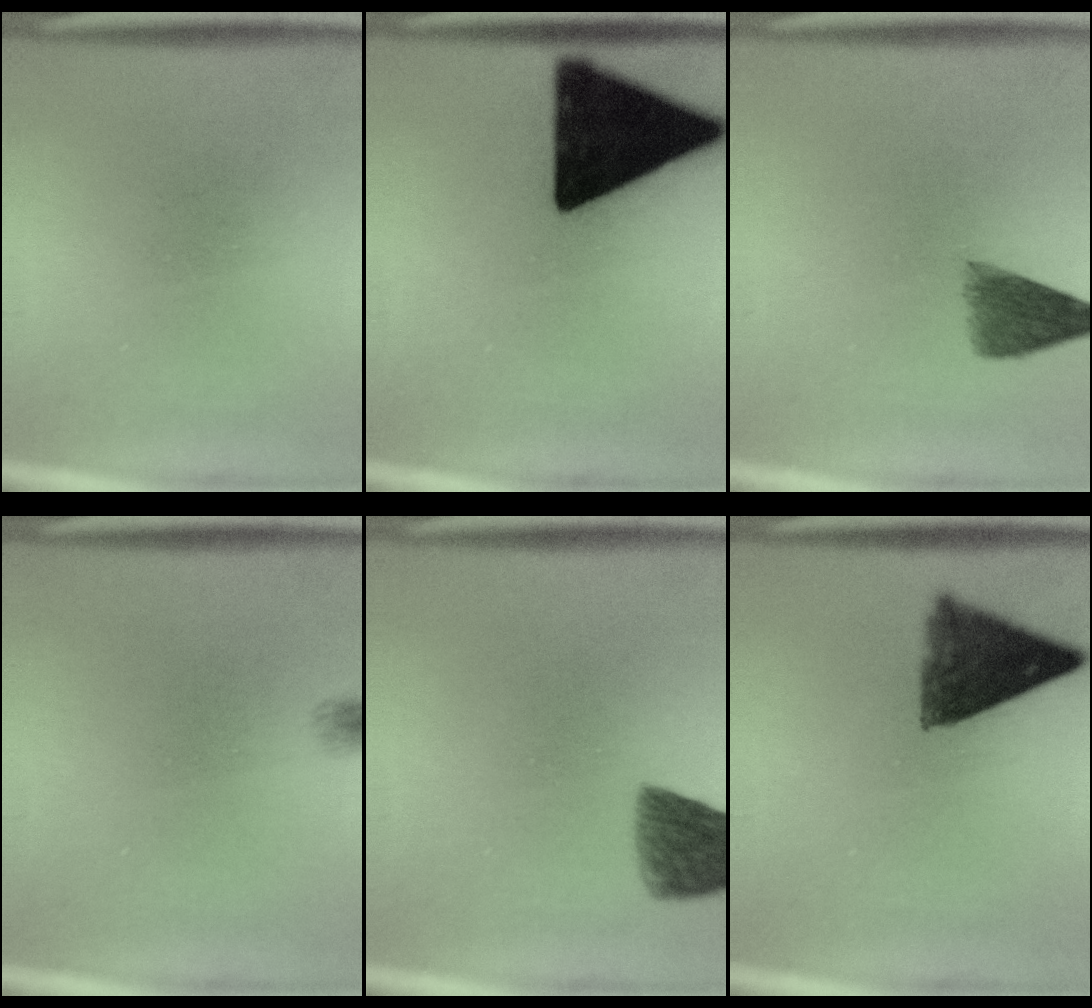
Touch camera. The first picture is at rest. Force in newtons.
{"total": 19.9}
{"total": 5.2}
{"total": 1.4}
{"total": 7.2}
{"total": 9.6}